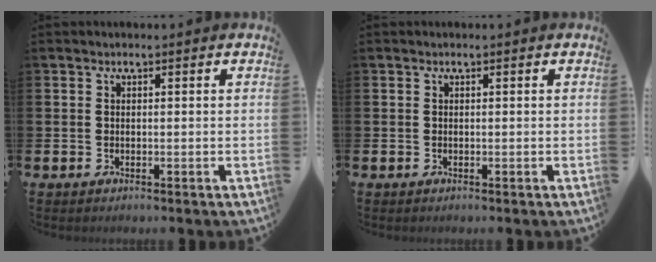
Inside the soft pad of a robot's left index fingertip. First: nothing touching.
{"total": 0.0}